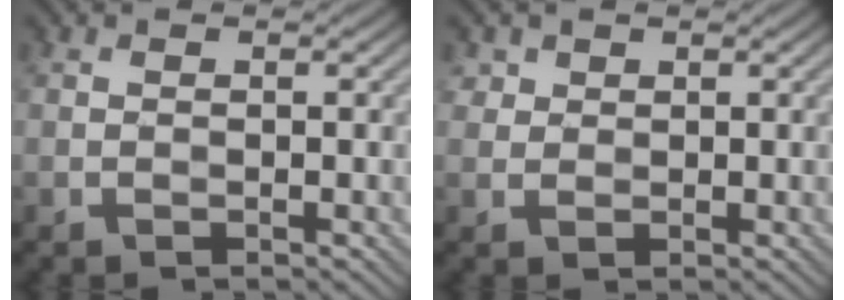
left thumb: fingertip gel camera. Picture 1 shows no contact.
{"total": 2.2, "force": [1.4, 1.7, 0.3], "torque": [-0.013, -0.001, 0.028]}